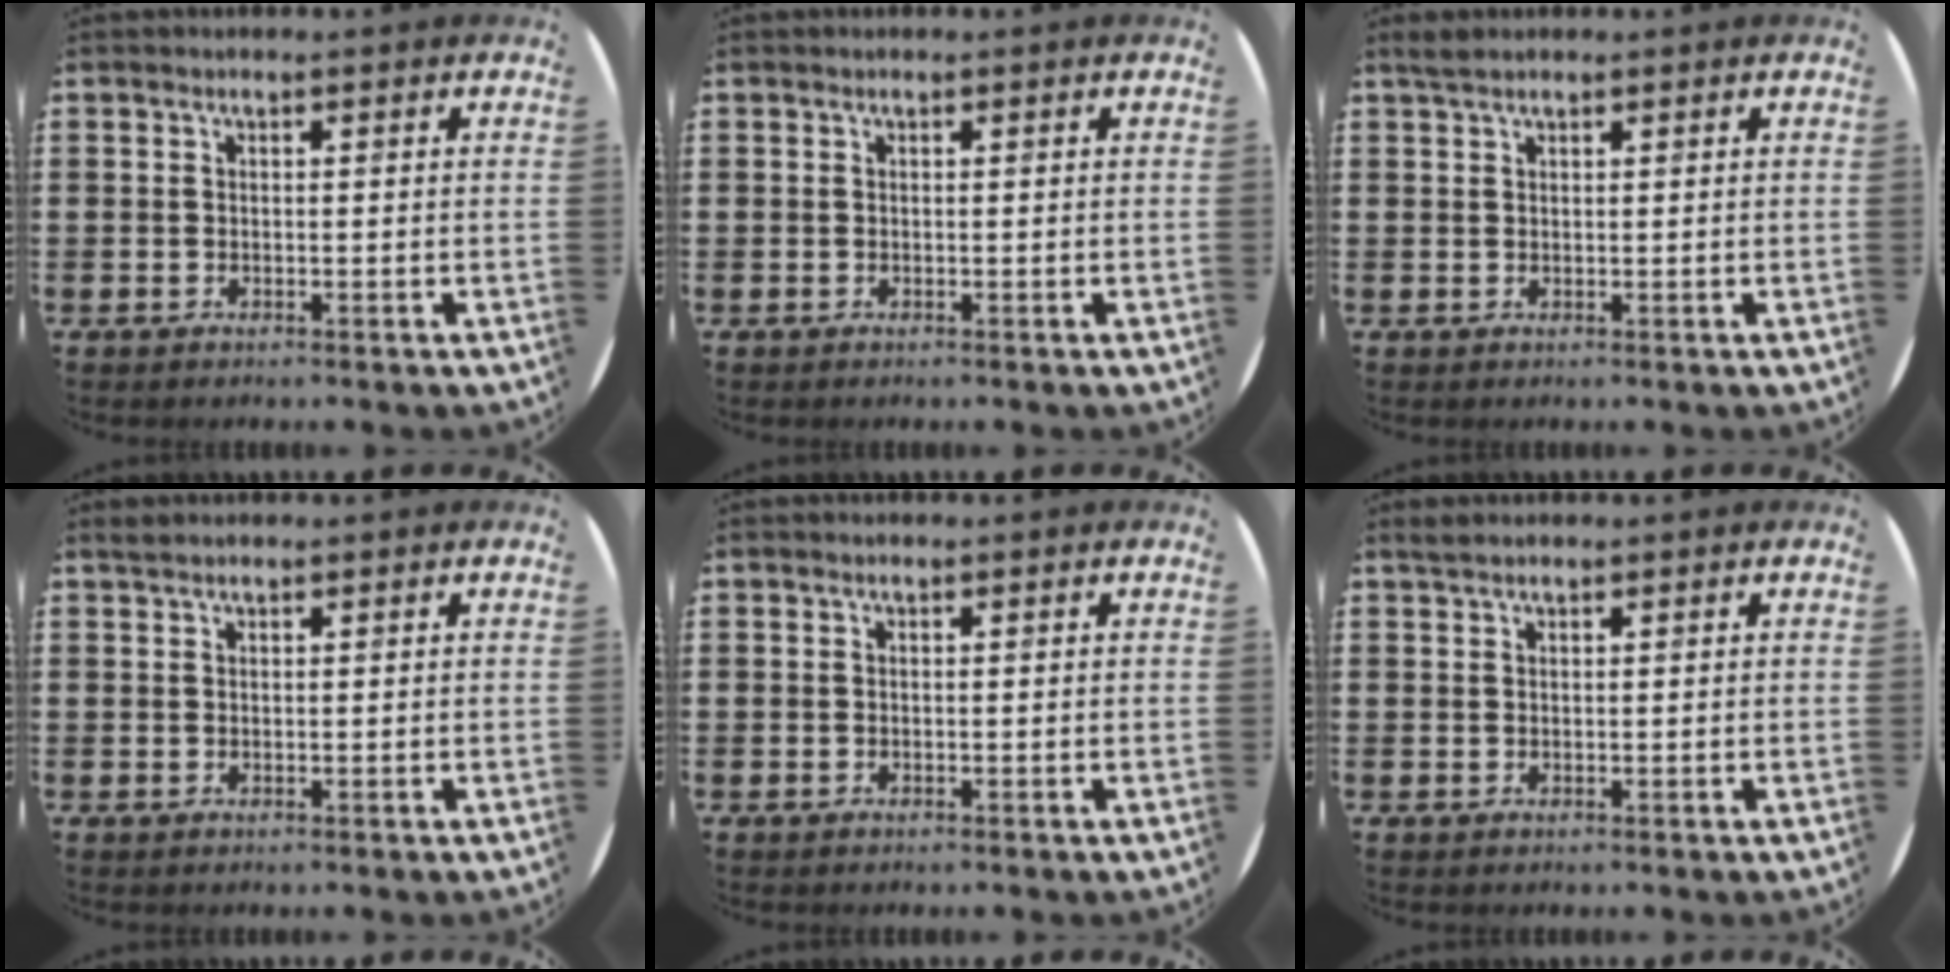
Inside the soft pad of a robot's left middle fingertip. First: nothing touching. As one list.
[{"total": 0.0}, {"total": 1.3, "force": [1.1, 0.3, 0.6], "torque": [-0.014, 0.003, 0.020]}, {"total": 0.6, "force": [0.6, 0.0, 0.0], "torque": [-0.002, 0.000, 0.011]}, {"total": 0.0}, {"total": 0.8, "force": [0.7, 0.0, 0.3], "torque": [-0.006, 0.002, 0.014]}]